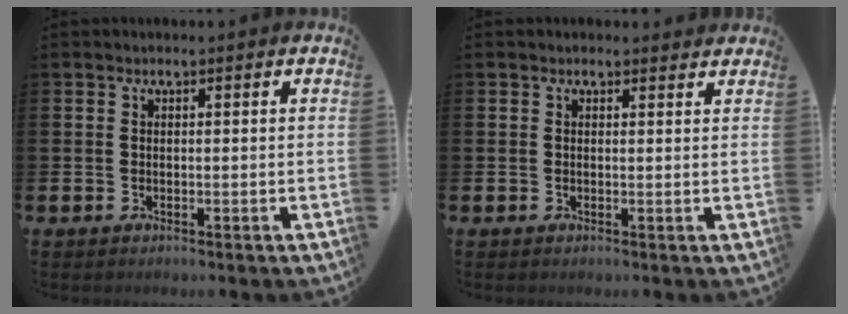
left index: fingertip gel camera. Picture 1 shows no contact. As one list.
[{"total": 0.7, "force": [0.6, 0.3, 0.1], "torque": [0.005, 0.002, 0.010]}]